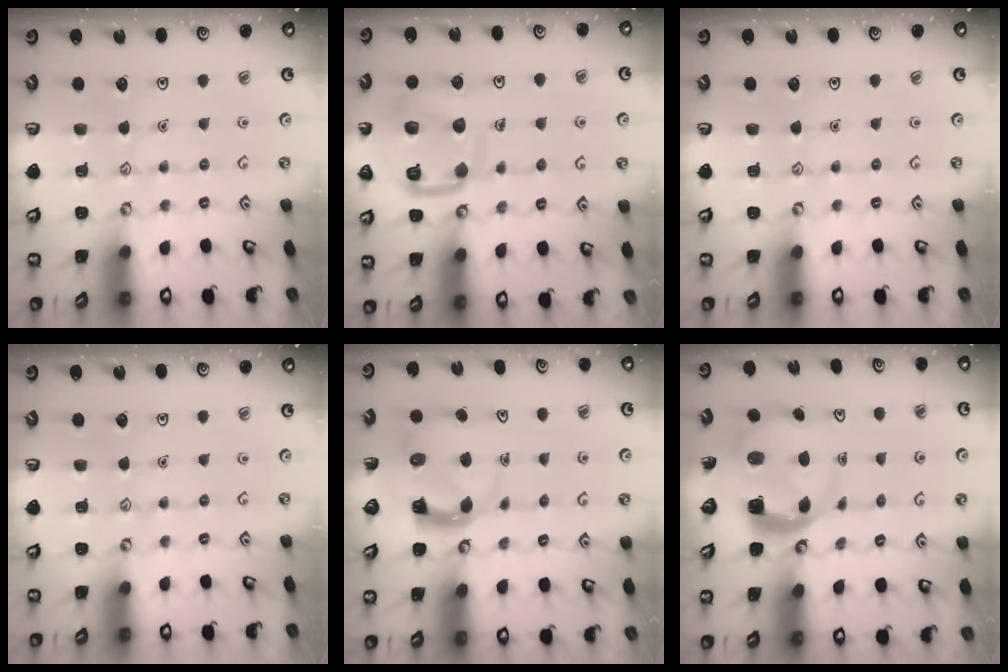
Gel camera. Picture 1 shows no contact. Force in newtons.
{"total": 12.8, "press": 12.8, "slide": 1.3}
{"total": 0.0}
{"total": 0.0}
{"total": 3.9, "press": 3.8, "slide": 0.5}
{"total": 4.0, "press": 4.0, "slide": 0.3}